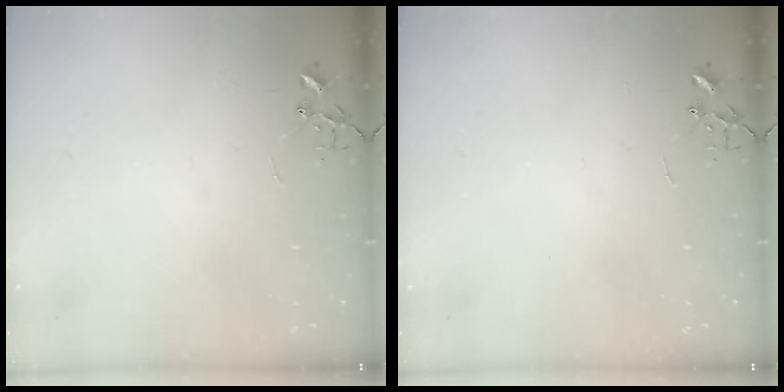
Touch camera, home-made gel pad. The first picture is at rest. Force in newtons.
{"total": 0.0}